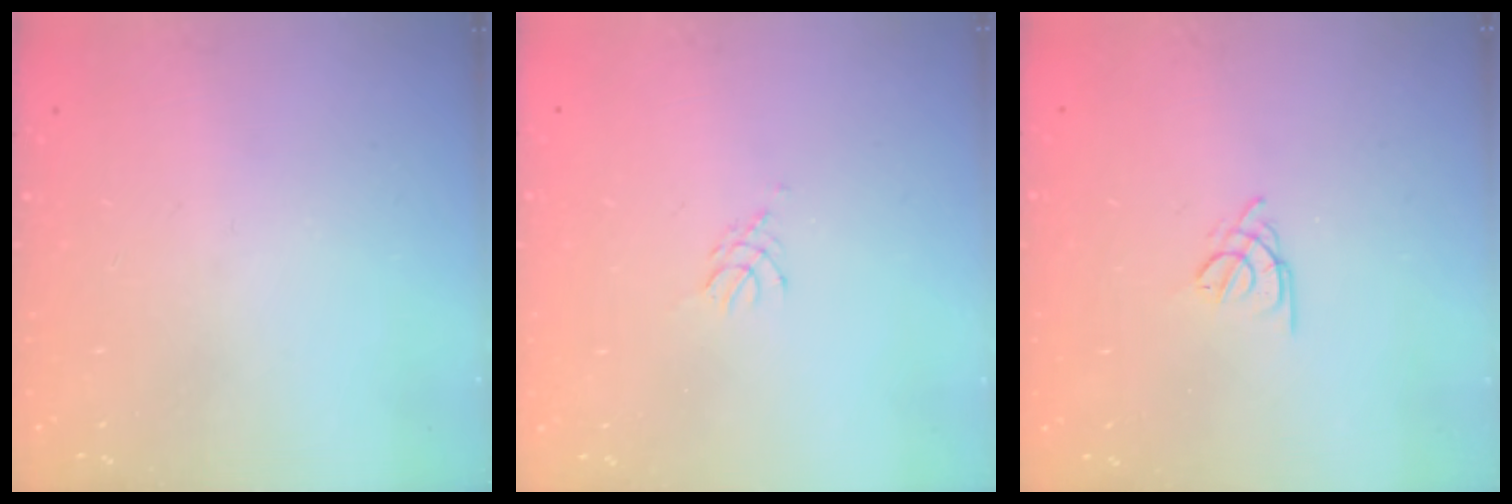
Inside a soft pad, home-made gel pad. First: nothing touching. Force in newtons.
{"total": 3.8, "press": 3.8, "slide": 0.6}
{"total": 3.4, "press": 3.3, "slide": 0.6}